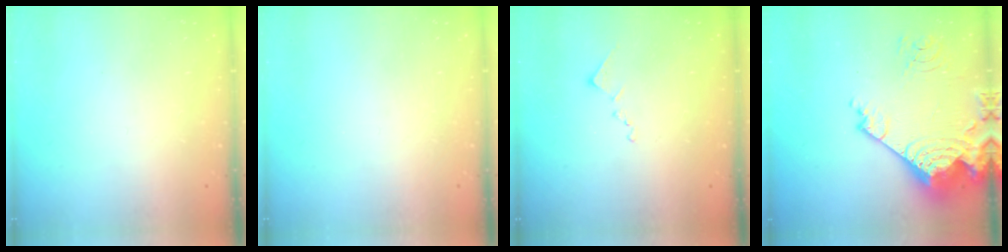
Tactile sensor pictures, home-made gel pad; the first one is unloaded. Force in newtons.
{"total": 0.0}
{"total": 8.4, "press": 8.3, "slide": 0.6}
{"total": 23.5, "press": 23.4, "slide": 2.7}